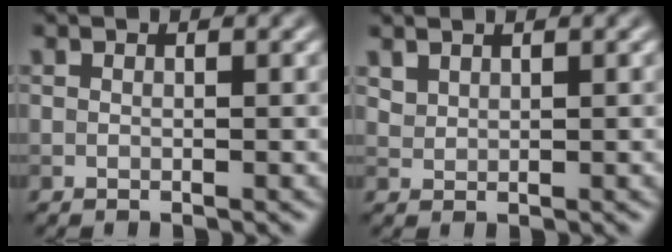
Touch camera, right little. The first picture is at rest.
{"total": 1.1, "force": [1.0, 0.4, 0.2], "torque": [-0.010, 0.000, 0.027]}